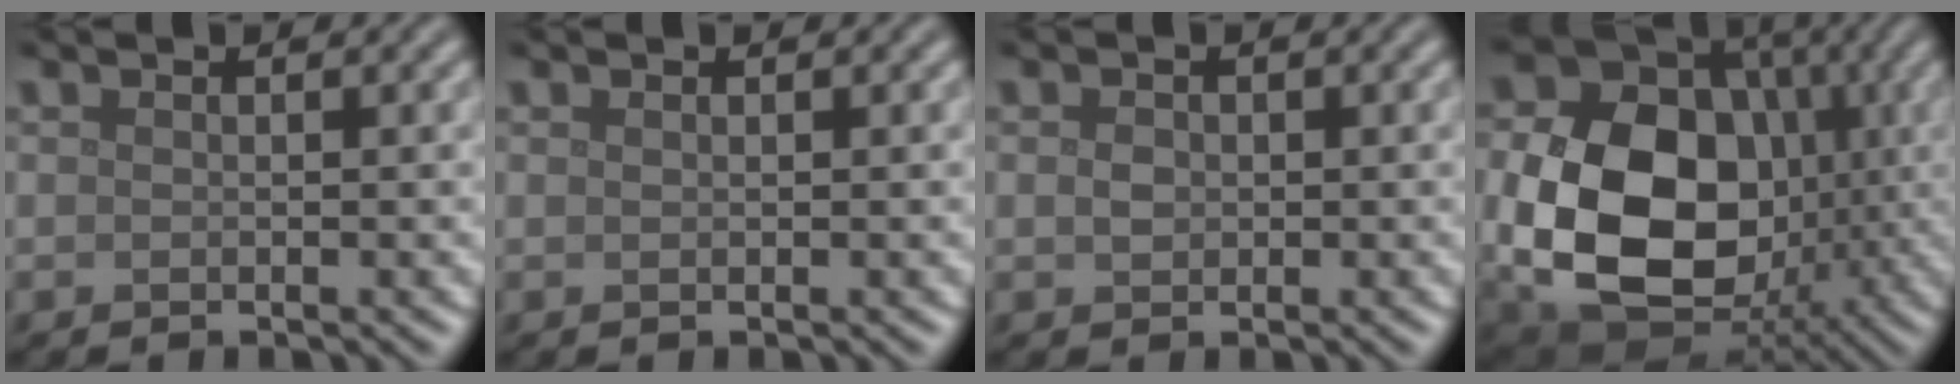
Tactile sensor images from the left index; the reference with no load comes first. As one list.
[{"total": 0.0}, {"total": 1.0, "force": [0.1, 0.9, 0.6], "torque": [-0.013, 0.001, 0.000]}, {"total": 14.7, "force": [-1.3, 11.1, 9.4], "torque": [-0.190, -0.024, -0.022]}]